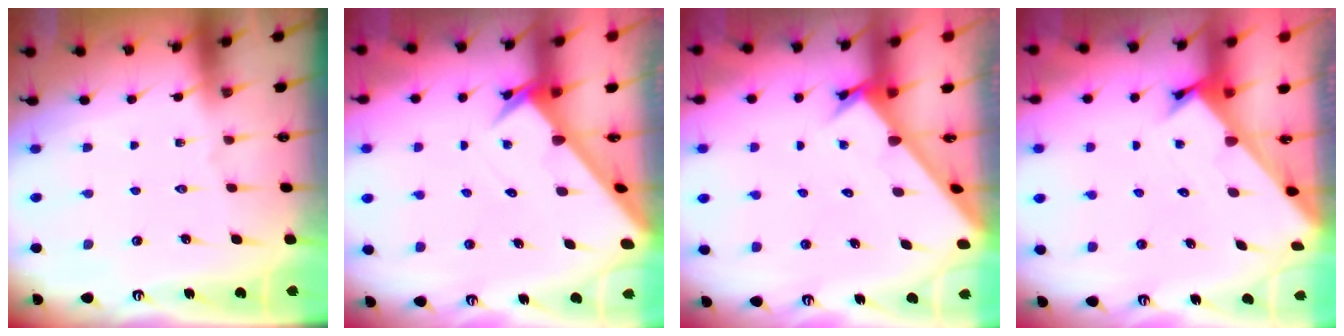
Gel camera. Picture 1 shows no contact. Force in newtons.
{"total": 2.7, "press": 2.7, "slide": 0.2}
{"total": 2.7, "press": 2.7, "slide": 0.3}
{"total": 2.3, "press": 2.3, "slide": 0.2}